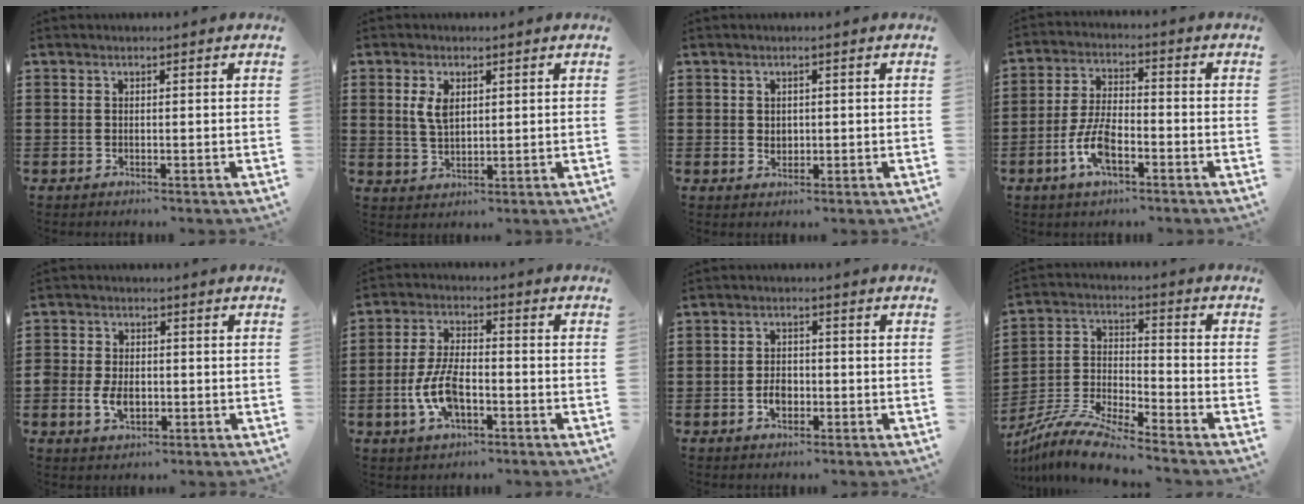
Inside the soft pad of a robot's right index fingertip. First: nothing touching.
{"total": 3.9, "force": [1.3, 2.1, 3.0], "torque": [-0.066, 0.007, 0.022]}
{"total": 1.4, "force": [0.4, 1.2, 0.5], "torque": [-0.012, 0.008, 0.006]}
{"total": 7.3, "force": [-3.1, 3.0, 5.9], "torque": [-0.139, -0.003, -0.064]}
{"total": 4.4, "force": [-0.9, 3.1, 3.0], "torque": [-0.072, 0.001, -0.020]}
{"total": 8.4, "force": [-2.4, 3.9, 7.0], "torque": [-0.158, -0.002, -0.050]}
{"total": 3.0, "force": [-1.1, 2.0, 2.0], "torque": [-0.040, 0.002, -0.019]}
{"total": 9.0, "force": [-8.5, 0.2, 3.1], "torque": [-0.078, 0.000, -0.173]}